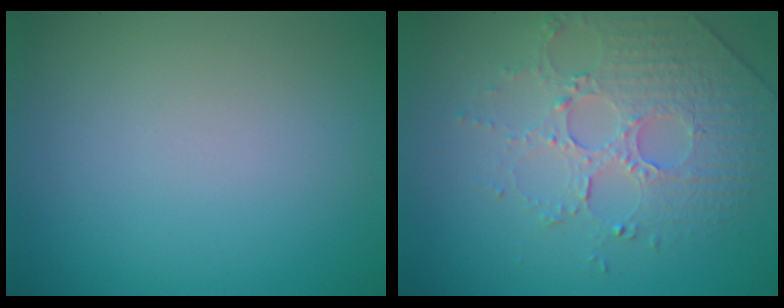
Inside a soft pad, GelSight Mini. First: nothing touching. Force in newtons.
{"total": 5.2, "press": 3.7, "slide": 3.6}